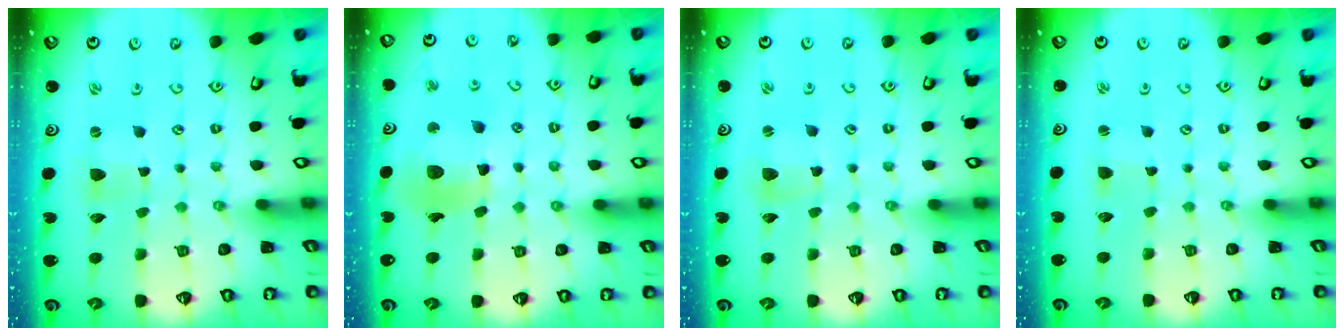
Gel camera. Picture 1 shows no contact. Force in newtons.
{"total": 12.5, "press": 12.5, "slide": 1.3}
{"total": 2.5, "press": 2.5, "slide": 0.3}
{"total": 0.0}